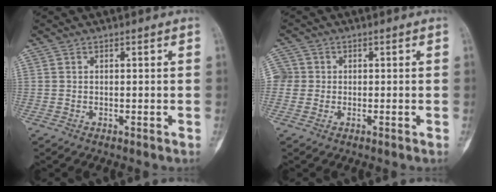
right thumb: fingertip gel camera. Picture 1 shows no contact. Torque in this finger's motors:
{"motor_torque": [-0.11, -0.22, 0.20, -0.10, -0.07]}